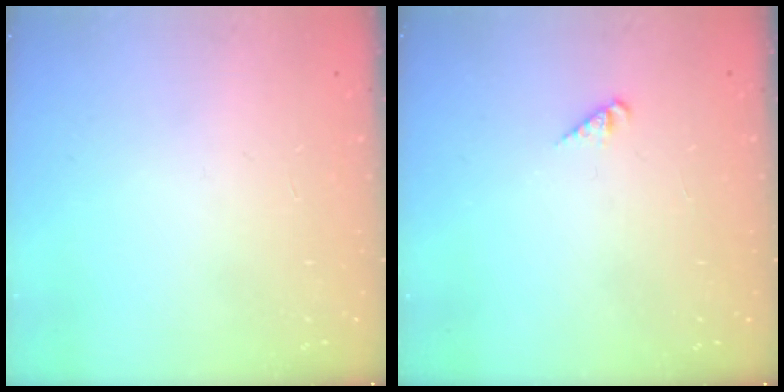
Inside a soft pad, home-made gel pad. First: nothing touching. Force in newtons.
{"total": 1.4, "press": 1.4, "slide": 0.3}